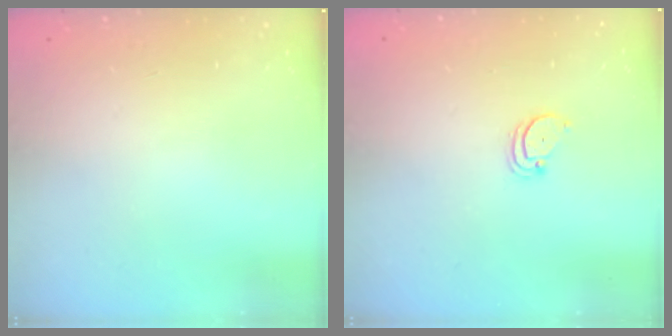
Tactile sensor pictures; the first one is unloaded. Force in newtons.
{"total": 1.5, "press": 1.5, "slide": 0.2}